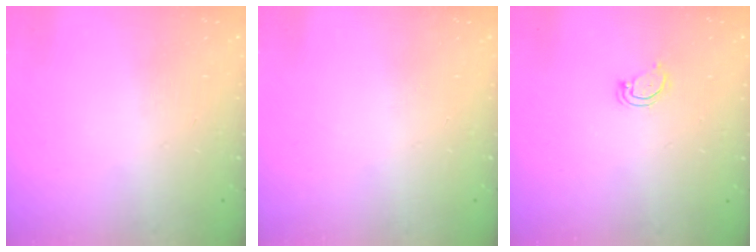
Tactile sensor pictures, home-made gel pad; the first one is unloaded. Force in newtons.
{"total": 0.0}
{"total": 3.7, "press": 3.7, "slide": 0.4}